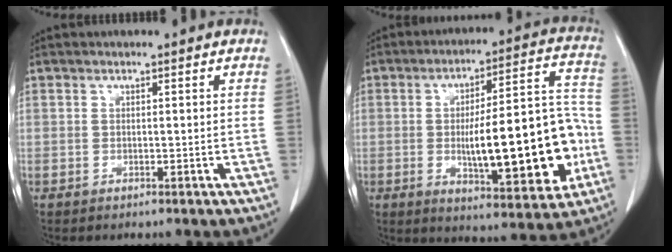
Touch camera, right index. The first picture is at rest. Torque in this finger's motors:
{"motor_torque": [1.75, -0.39, 1.05, 0.21]}